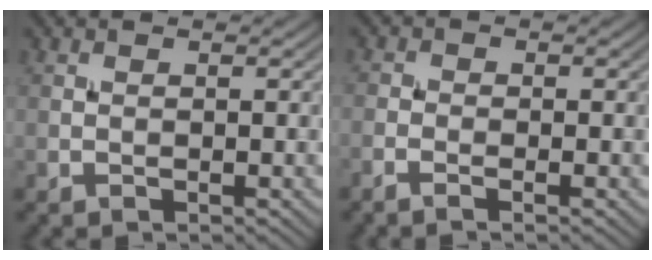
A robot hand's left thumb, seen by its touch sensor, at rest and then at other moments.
{"total": 1.8, "force": [-1.2, 0.6, 1.2], "torque": [-0.029, -0.002, -0.030]}